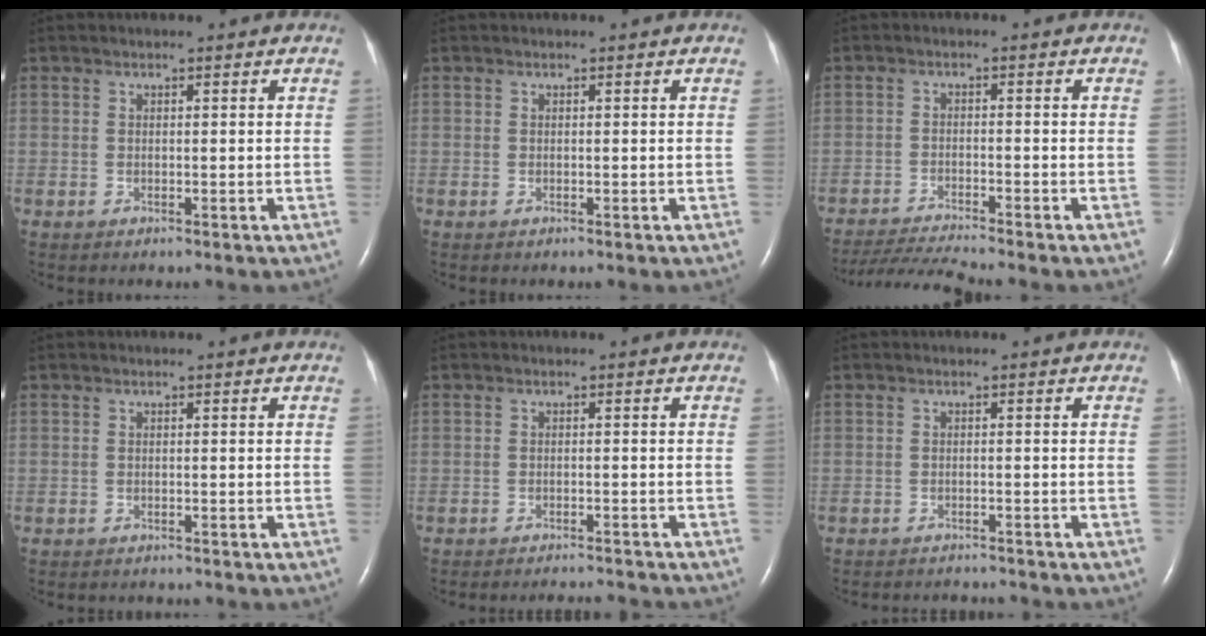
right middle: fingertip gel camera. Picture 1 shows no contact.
{"total": 0.0}
{"total": 6.0, "force": [-5.6, -1.7, 1.5], "torque": [-0.031, -0.019, -0.101]}
{"total": 1.7, "force": [-1.6, 0.5, 0.3], "torque": [-0.010, -0.003, -0.018]}
{"total": 4.4, "force": [-4.4, -0.2, 0.3], "torque": [-0.005, -0.008, -0.058]}
{"total": 4.3, "force": [-4.3, 0.5, 0.1], "torque": [-0.001, -0.007, -0.058]}